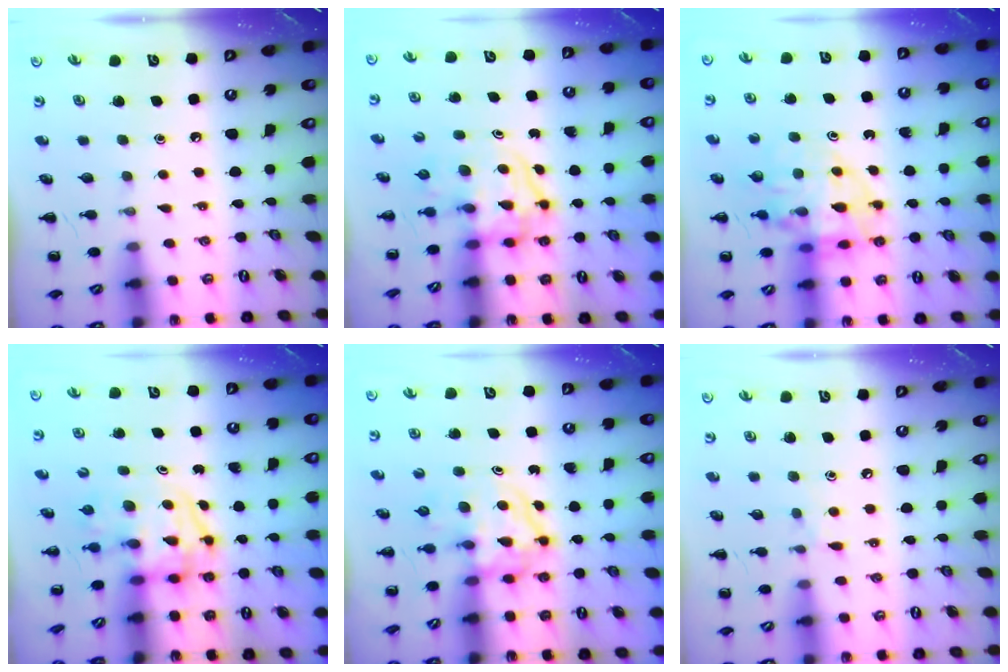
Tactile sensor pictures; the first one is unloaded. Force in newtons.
{"total": 3.8, "press": 3.8, "slide": 0.5}
{"total": 12.9, "press": 12.5, "slide": 3.3}
{"total": 3.9, "press": 3.9, "slide": 0.6}
{"total": 3.8, "press": 3.7, "slide": 0.4}
{"total": 5.0, "press": 4.7, "slide": 1.9}